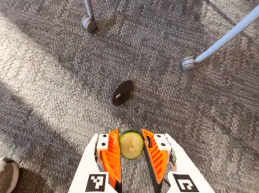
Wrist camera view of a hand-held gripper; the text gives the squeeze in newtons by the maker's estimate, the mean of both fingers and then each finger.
{"total": 8.5, "left": 8.7, "right": 8.3}